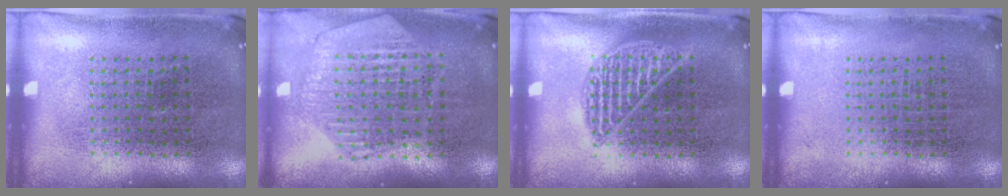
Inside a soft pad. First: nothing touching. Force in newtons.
{"total": 1.2, "press": 1.2, "slide": 0.1}
{"total": 0.9, "press": 0.9, "slide": 0.0}
{"total": 0.0}